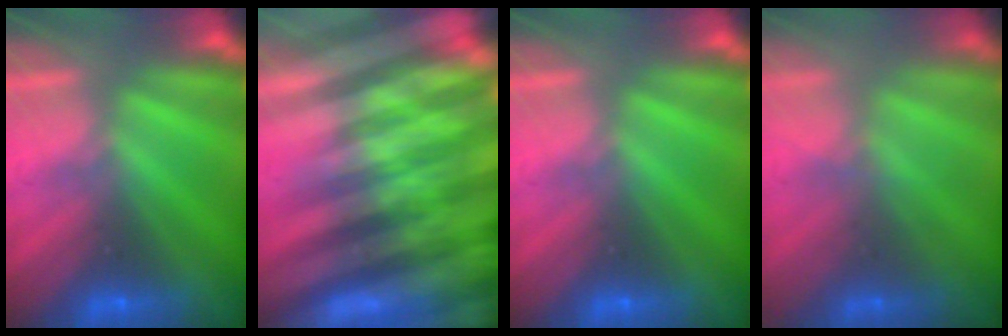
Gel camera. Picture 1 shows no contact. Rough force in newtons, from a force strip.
{"total": 6.0}
{"total": 0.0}
{"total": 1.8}